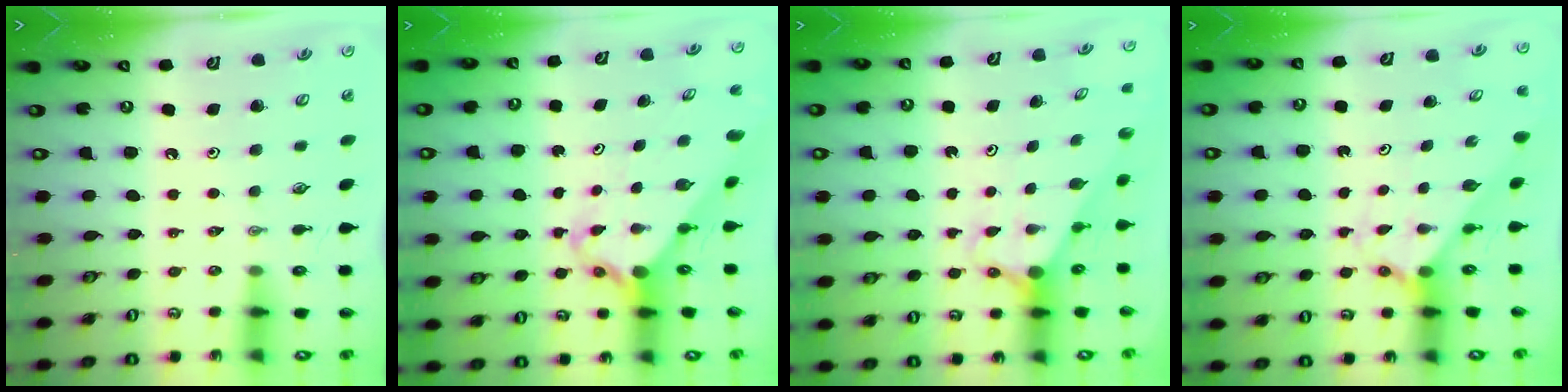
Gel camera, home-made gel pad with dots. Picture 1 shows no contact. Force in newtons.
{"total": 2.7, "press": 2.7, "slide": 0.2}
{"total": 2.8, "press": 2.8, "slide": 0.0}
{"total": 2.1, "press": 2.1, "slide": 0.2}